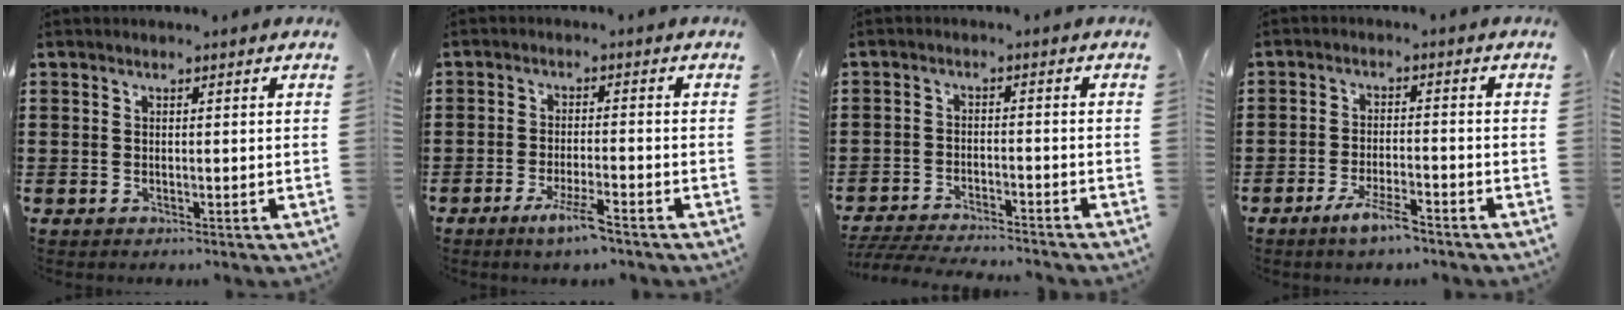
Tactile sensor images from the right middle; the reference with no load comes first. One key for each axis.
{"total": 4.5, "fx": -3.0, "fy": 0.3, "fz": 3.4, "tx": -0.066, "ty": -0.007, "tz": -0.052}
{"total": 4.1, "fx": -4.0, "fy": 0.0, "fz": 0.8, "tx": -0.021, "ty": -0.004, "tz": -0.085}
{"total": 4.4, "fx": -3.2, "fy": 0.7, "fz": 3.0, "tx": -0.061, "ty": -0.002, "tz": -0.058}